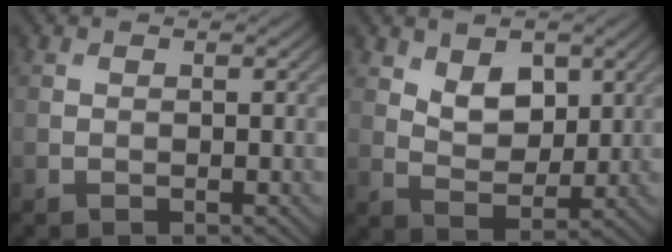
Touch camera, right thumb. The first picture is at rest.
{"total": 5.3, "force": [2.6, 3.2, 3.3], "torque": [-0.063, -0.010, 0.043]}